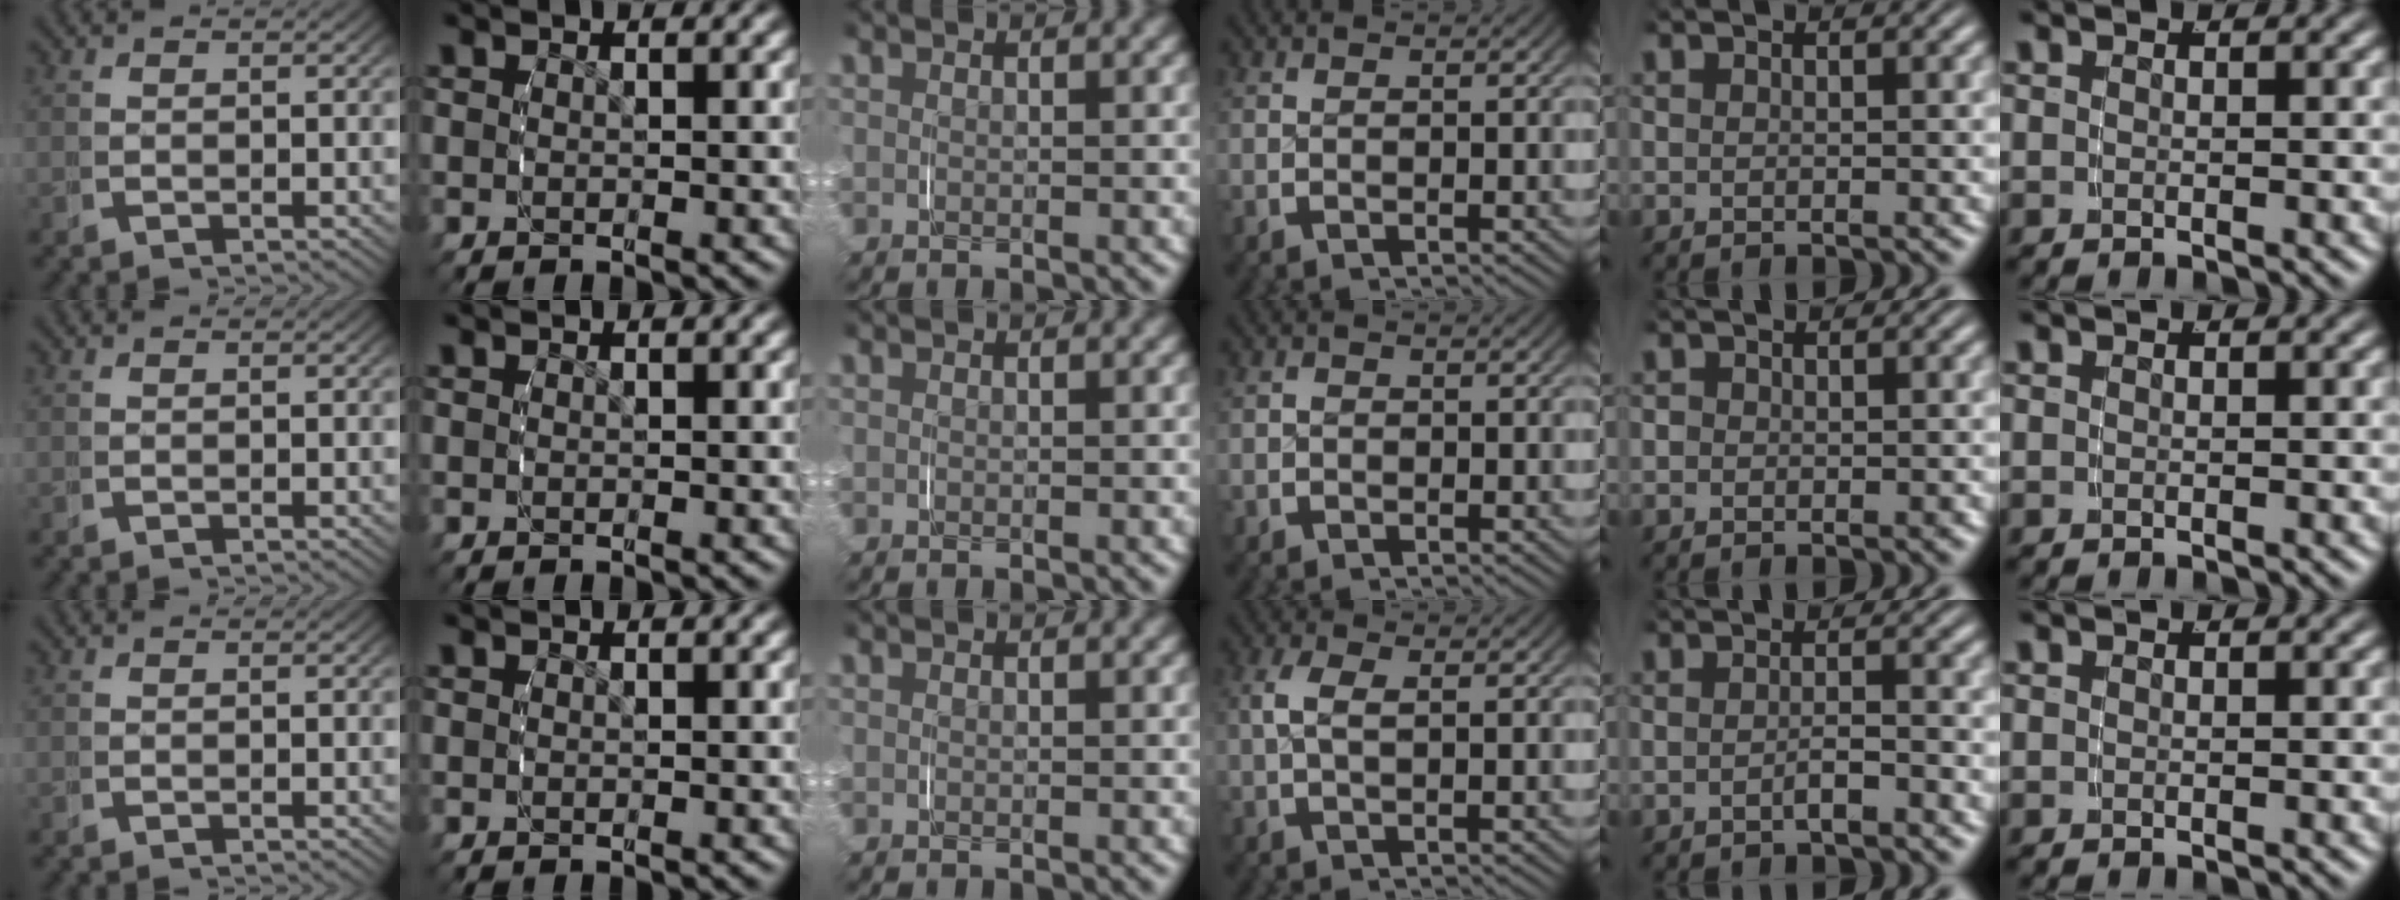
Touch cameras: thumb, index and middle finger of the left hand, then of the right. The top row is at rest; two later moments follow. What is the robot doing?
{"motion": "grasp_and_lifting", "object": "toothpaste"}